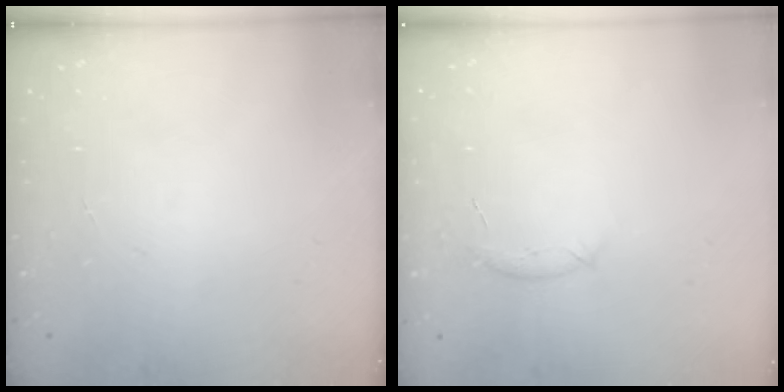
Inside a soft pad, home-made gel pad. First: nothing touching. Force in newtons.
{"total": 7.4, "press": 7.3, "slide": 1.6}